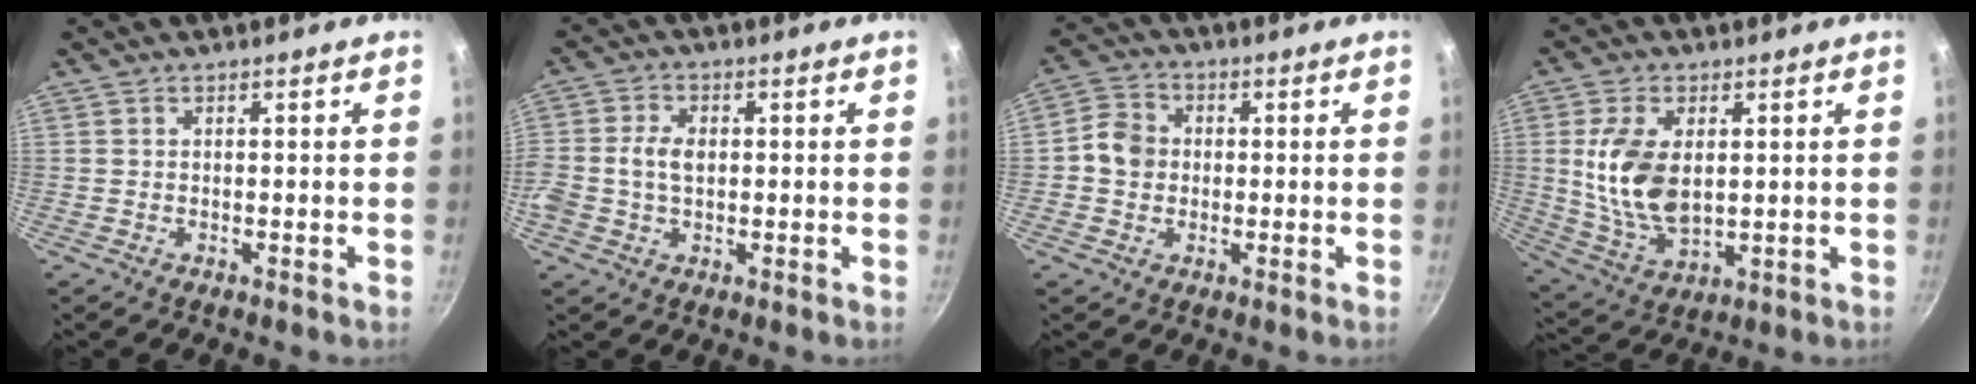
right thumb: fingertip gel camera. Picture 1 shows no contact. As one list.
[{"total": 6.4, "force": [-0.1, 4.5, 4.5], "torque": [-0.085, 0.014, -0.010]}, {"total": 6.3, "force": [-0.2, 5.6, 2.9], "torque": [-0.032, 0.011, -0.021]}, {"total": 13.1, "force": [1.7, 7.7, 10.5], "torque": [-0.193, -0.018, 0.042]}]